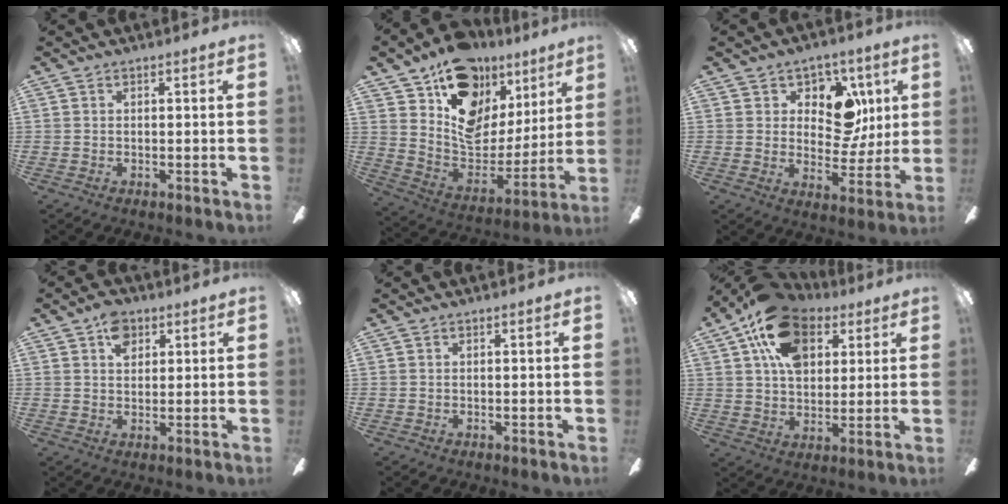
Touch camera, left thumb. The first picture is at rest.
{"total": 18.1, "force": [11.1, 11.5, 8.6], "torque": [-0.128, -0.078, 0.199]}
{"total": 11.2, "force": [3.8, 8.4, 6.4], "torque": [-0.095, -0.005, 0.073]}
{"total": 6.0, "force": [2.8, 4.2, 3.2], "torque": [-0.040, 0.000, 0.048]}
{"total": 0.0}
{"total": 15.2, "force": [7.5, 9.8, 8.8], "torque": [-0.152, -0.010, 0.138]}